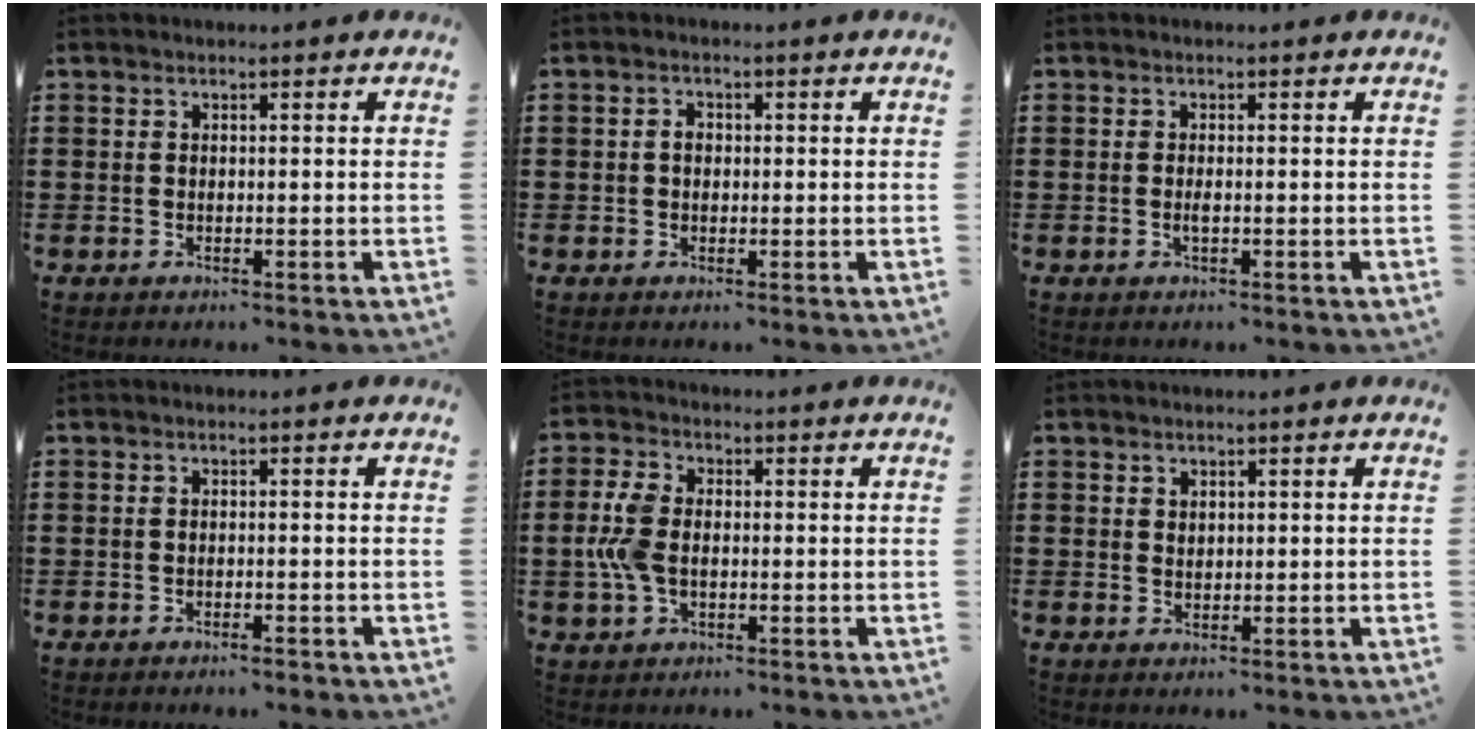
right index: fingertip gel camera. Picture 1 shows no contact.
{"total": 1.7, "force": [0.0, 1.2, 1.2], "torque": [-0.024, 0.007, -0.001]}
{"total": 0.9, "force": [-0.2, 0.2, 0.8], "torque": [-0.023, -0.006, -0.004]}
{"total": 0.8, "force": [-0.6, 0.1, 0.4], "torque": [-0.010, -0.003, -0.012]}
{"total": 6.0, "force": [-0.6, 3.8, 4.6], "torque": [-0.121, -0.002, -0.018]}
{"total": 1.1, "force": [0.9, 0.7, 0.2], "torque": [-0.005, 0.002, 0.018]}